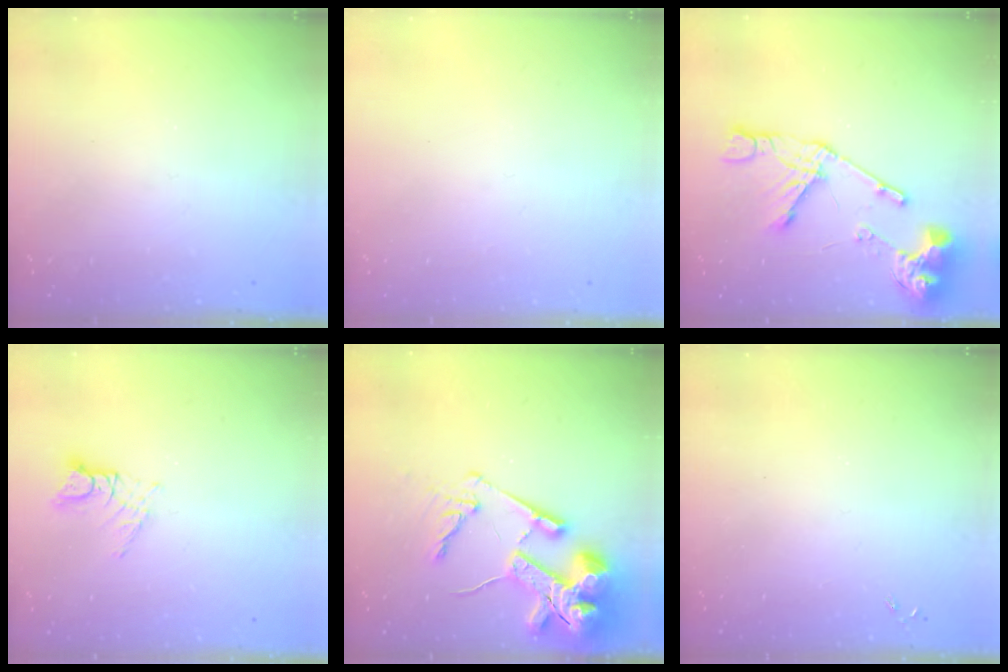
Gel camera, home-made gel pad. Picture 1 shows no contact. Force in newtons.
{"total": 0.0}
{"total": 16.5, "press": 16.5, "slide": 1.6}
{"total": 5.9, "press": 5.9, "slide": 0.4}
{"total": 18.5, "press": 18.3, "slide": 2.3}
{"total": 0.0}